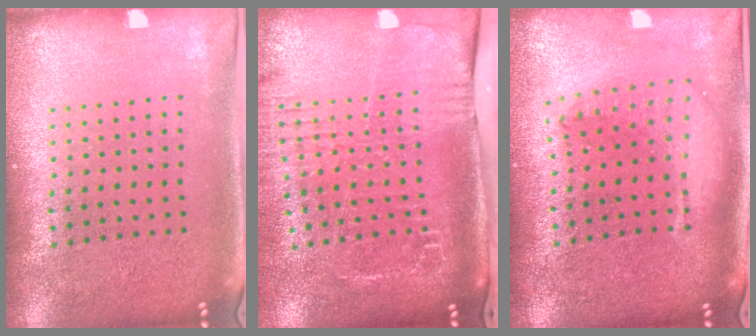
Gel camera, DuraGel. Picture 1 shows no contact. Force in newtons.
{"total": 2.6, "press": 2.0, "slide": 1.7}
{"total": 1.9, "press": 1.6, "slide": 1.1}